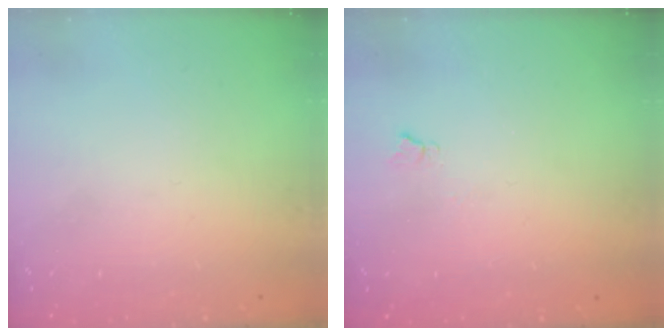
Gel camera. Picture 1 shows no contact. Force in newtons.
{"total": 2.8, "press": 2.8, "slide": 0.6}